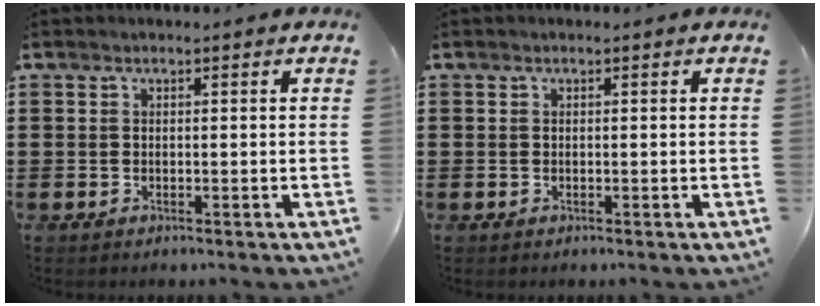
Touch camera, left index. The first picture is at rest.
{"total": 0.0}